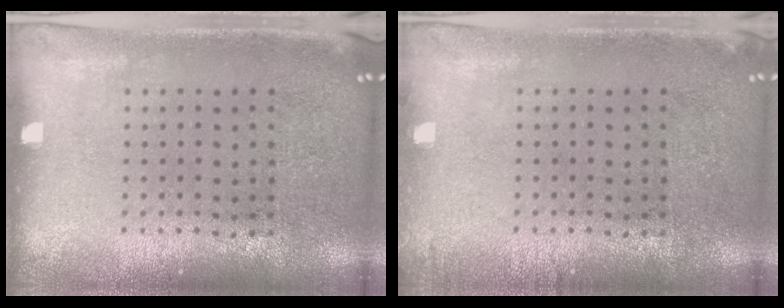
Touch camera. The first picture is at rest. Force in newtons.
{"total": 0.6, "press": 0.6, "slide": 0.1}